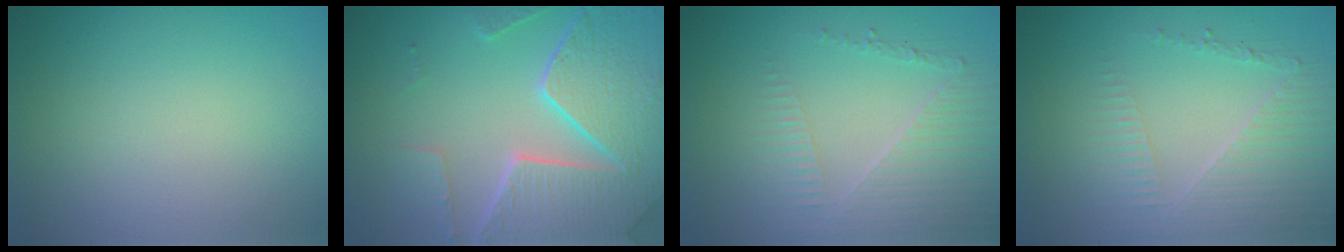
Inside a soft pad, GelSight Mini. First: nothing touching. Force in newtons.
{"total": 8.3, "press": 6.1, "slide": 5.6}
{"total": 3.5, "press": 3.2, "slide": 1.4}
{"total": 3.5, "press": 3.2, "slide": 1.4}